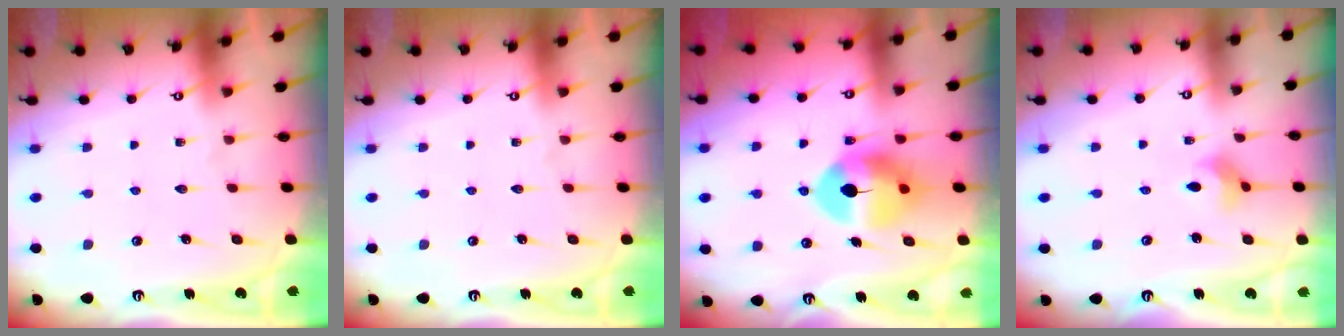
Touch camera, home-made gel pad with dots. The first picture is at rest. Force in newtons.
{"total": 0.0}
{"total": 10.3, "press": 10.1, "slide": 1.7}
{"total": 3.2, "press": 3.1, "slide": 0.5}